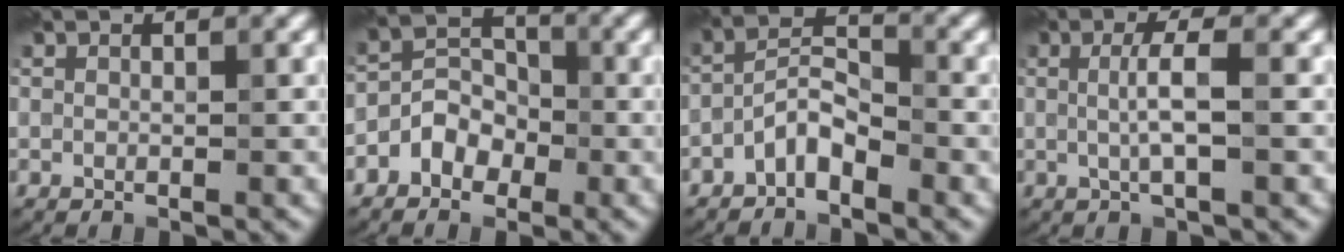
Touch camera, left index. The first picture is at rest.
{"total": 2.9, "force": [-1.6, 2.1, 1.2], "torque": [-0.016, 0.010, -0.037]}
{"total": 2.7, "force": [-2.0, 1.0, 1.7], "torque": [-0.030, 0.015, -0.045]}
{"total": 2.5, "force": [0.2, 0.1, 2.5], "torque": [-0.050, 0.001, 0.002]}